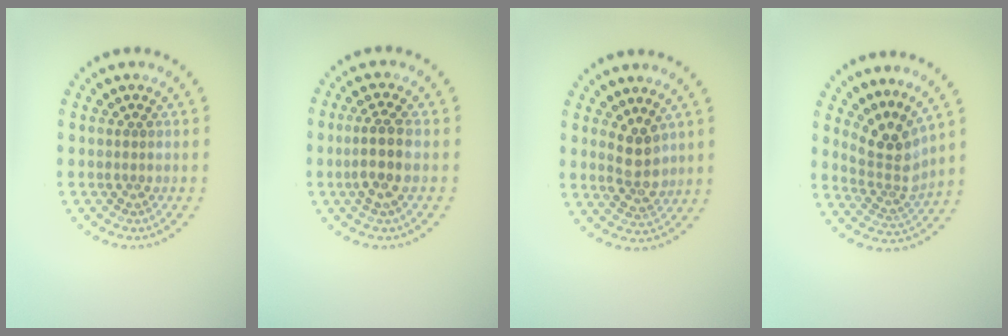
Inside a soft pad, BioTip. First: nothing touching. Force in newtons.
{"total": 2.9, "press": 2.5, "slide": 1.6}
{"total": 3.0, "press": 2.8, "slide": 0.9}
{"total": 3.7, "press": 2.6, "slide": 2.6}